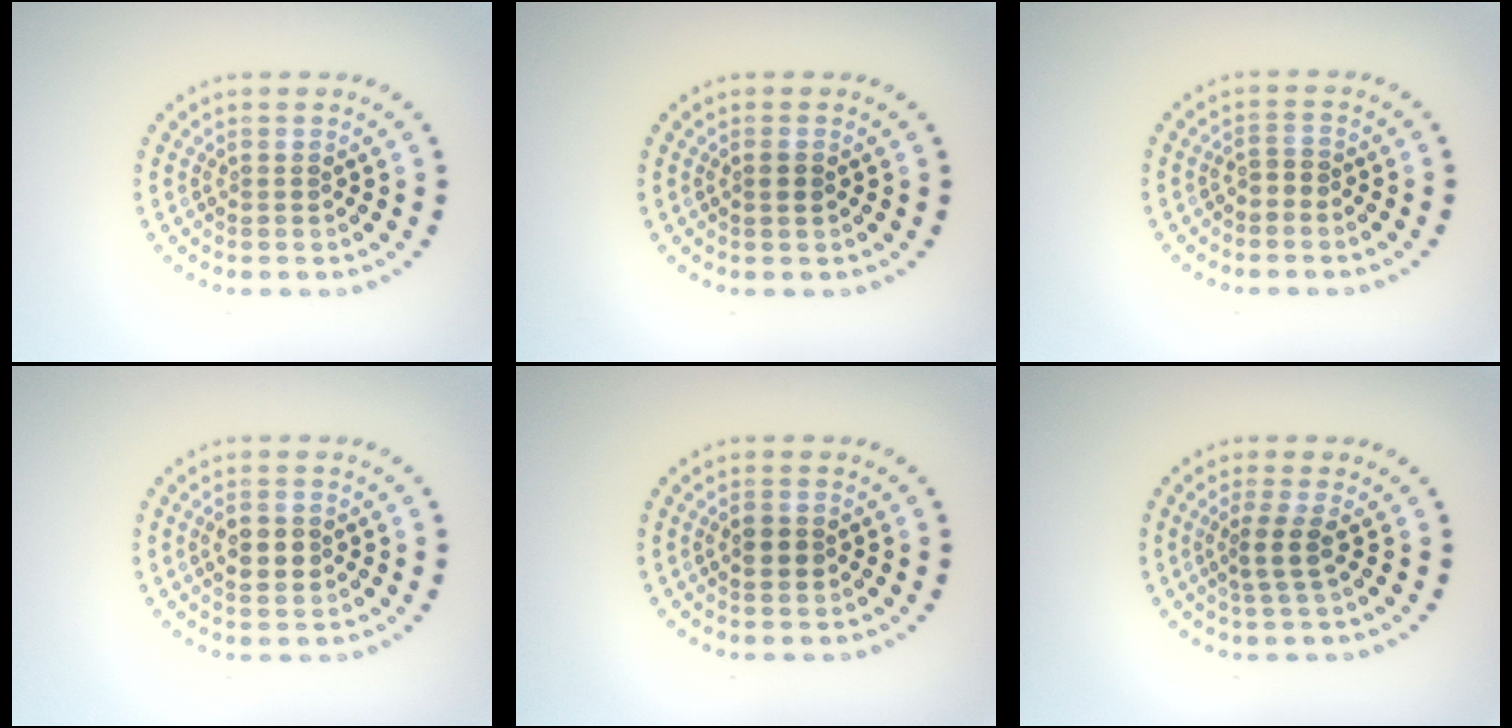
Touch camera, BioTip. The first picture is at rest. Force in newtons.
{"total": 0.9, "press": 0.8, "slide": 0.3}
{"total": 1.2, "press": 1.0, "slide": 0.7}
{"total": 2.7, "press": 2.7, "slide": 0.2}
{"total": 1.6, "press": 1.6, "slide": 0.2}
{"total": 2.2, "press": 1.7, "slide": 1.3}